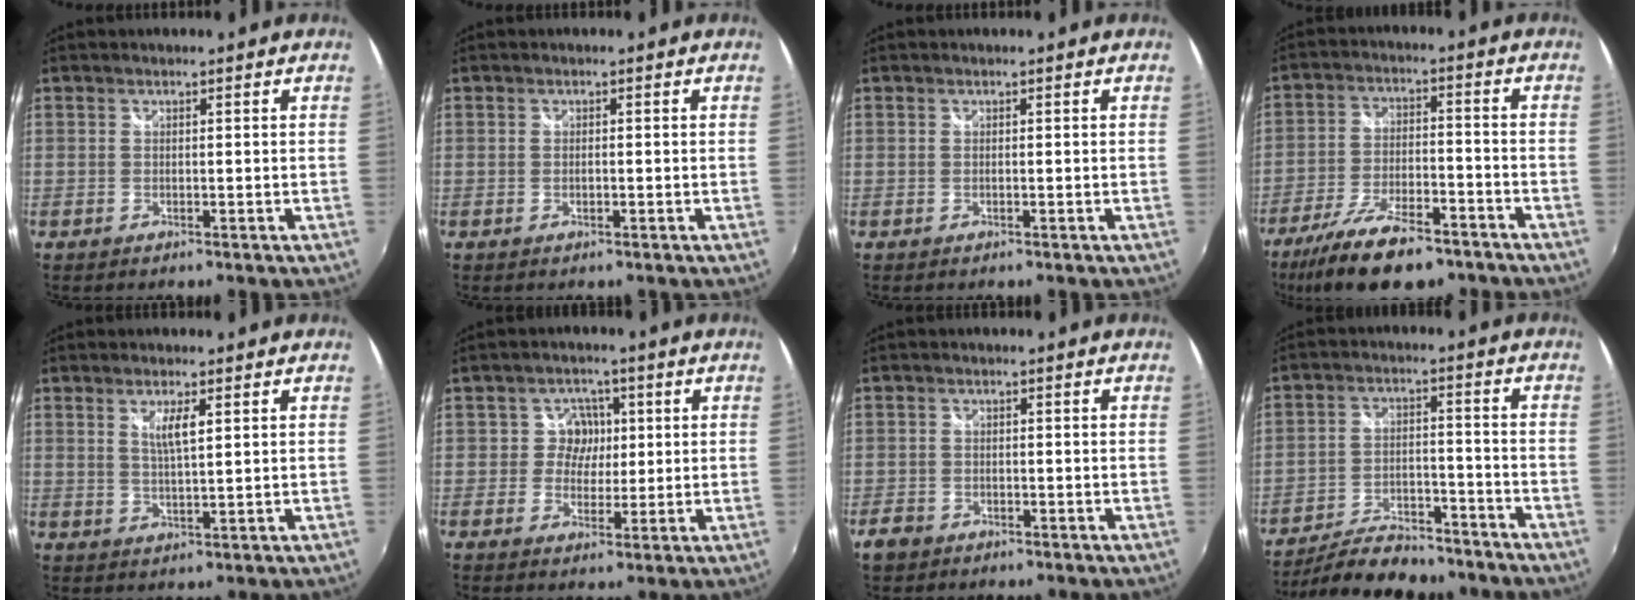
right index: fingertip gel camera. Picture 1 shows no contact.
{"total": 0.6, "force": [-0.1, 0.3, 0.5], "torque": [-0.010, 0.002, -0.001]}
{"total": 0.0}
{"total": 16.5, "force": [-12.2, 5.6, 9.5], "torque": [-0.198, -0.031, -0.200]}
{"total": 3.8, "force": [1.5, 0.6, 3.4], "torque": [-0.064, -0.004, 0.027]}
{"total": 4.5, "force": [0.3, 4.4, 0.7], "torque": [-0.002, 0.006, -0.002]}
{"total": 3.2, "force": [-2.0, 2.3, 0.8], "torque": [-0.024, 0.001, -0.036]}
{"total": 14.5, "force": [-12.5, 4.8, 5.6], "torque": [-0.125, -0.004, -0.184]}